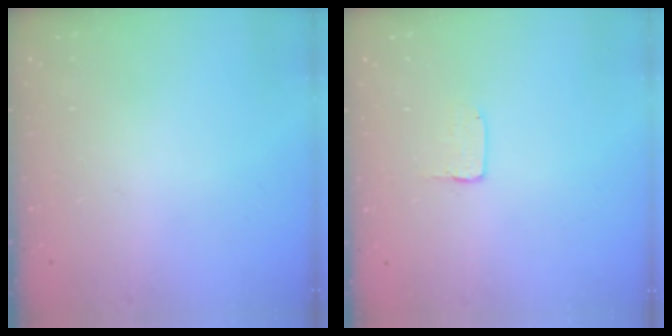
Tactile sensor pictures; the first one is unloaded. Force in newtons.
{"total": 2.0, "press": 2.0, "slide": 0.0}